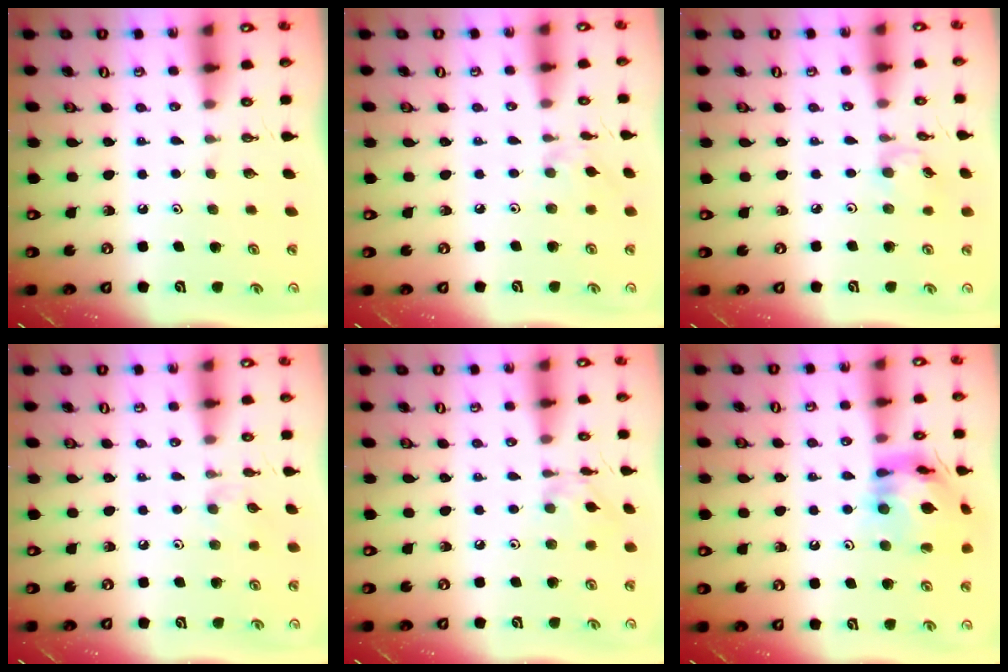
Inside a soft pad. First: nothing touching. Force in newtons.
{"total": 1.2, "press": 1.2, "slide": 0.3}
{"total": 3.1, "press": 3.1, "slide": 0.1}
{"total": 3.2, "press": 3.2, "slide": 0.7}
{"total": 2.4, "press": 2.4, "slide": 0.2}
{"total": 15.8, "press": 15.7, "slide": 1.7}